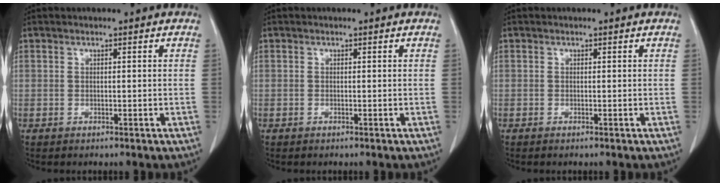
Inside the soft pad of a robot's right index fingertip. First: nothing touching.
{"total": 0.0}
{"total": 0.0}